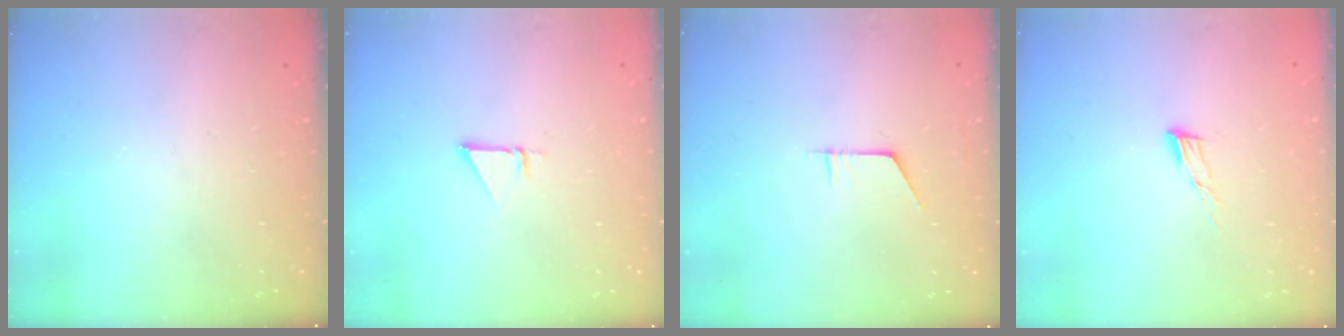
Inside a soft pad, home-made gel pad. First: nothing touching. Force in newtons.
{"total": 1.4, "press": 1.4, "slide": 0.0}
{"total": 4.8, "press": 4.7, "slide": 0.4}
{"total": 6.6, "press": 6.6, "slide": 1.0}